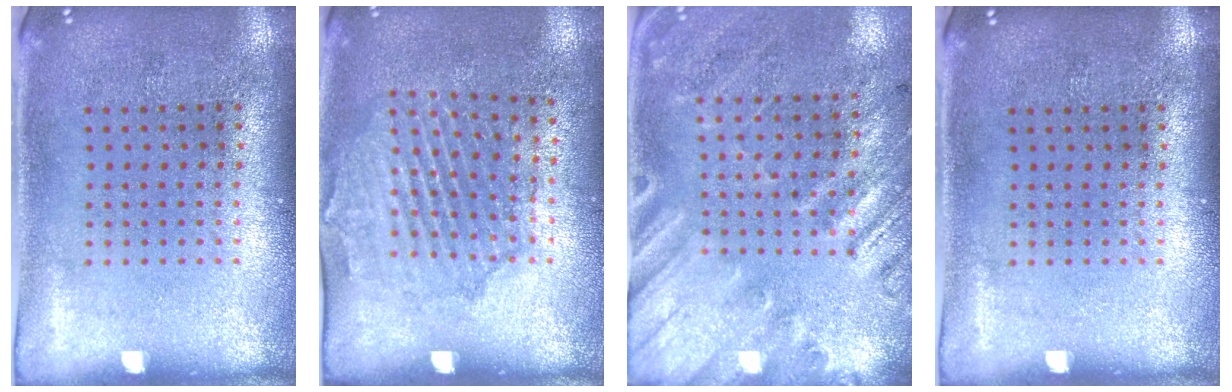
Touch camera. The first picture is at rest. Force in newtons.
{"total": 1.5, "press": 1.5, "slide": 0.4}
{"total": 2.5, "press": 1.8, "slide": 1.7}
{"total": 0.0}